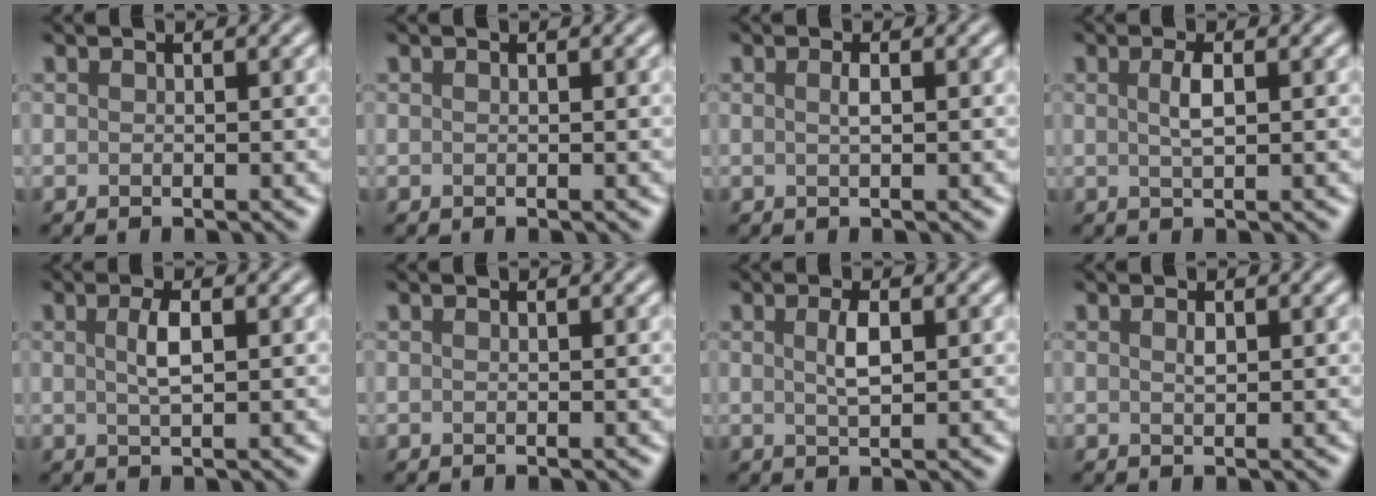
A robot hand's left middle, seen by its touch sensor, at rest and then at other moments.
{"total": 0.0}
{"total": 0.9, "force": [0.2, 0.2, 0.9], "torque": [-0.018, 0.004, 0.002]}
{"total": 1.8, "force": [0.5, 0.5, 1.7], "torque": [-0.033, 0.002, 0.009]}
{"total": 2.1, "force": [0.5, 0.5, 2.0], "torque": [-0.039, 0.003, 0.009]}
{"total": 0.0}
{"total": 2.1, "force": [0.5, 0.6, 1.9], "torque": [-0.039, 0.001, 0.010]}
{"total": 0.7, "force": [0.3, 0.3, 0.6], "torque": [-0.013, 0.001, 0.006]}